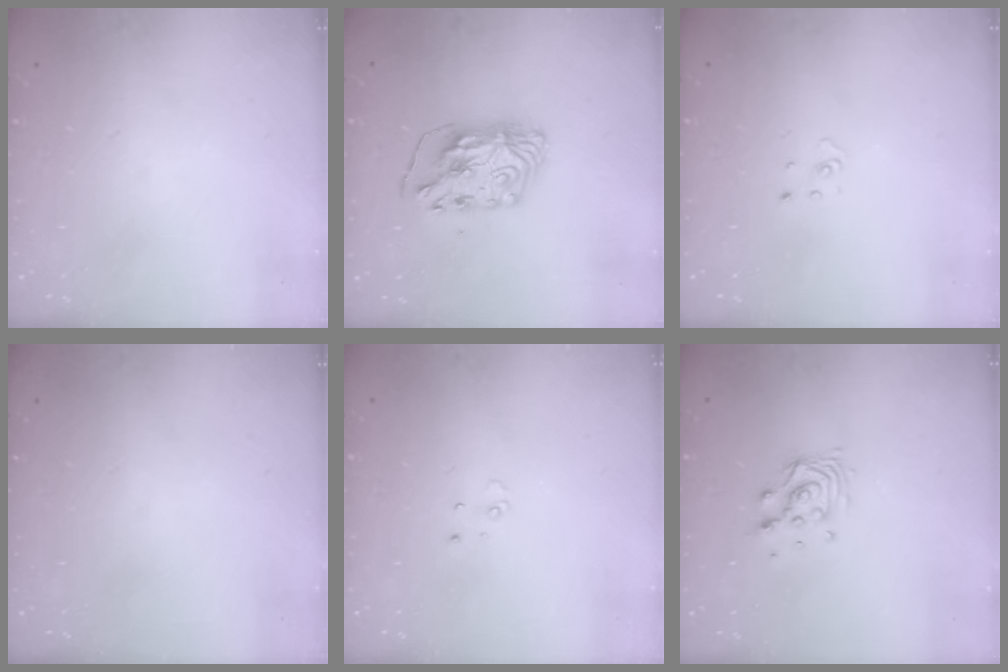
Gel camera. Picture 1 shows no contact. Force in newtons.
{"total": 8.8, "press": 8.8, "slide": 0.8}
{"total": 1.5, "press": 1.5, "slide": 0.1}
{"total": 0.0}
{"total": 2.5, "press": 2.5, "slide": 0.2}
{"total": 8.2, "press": 8.2, "slide": 0.4}